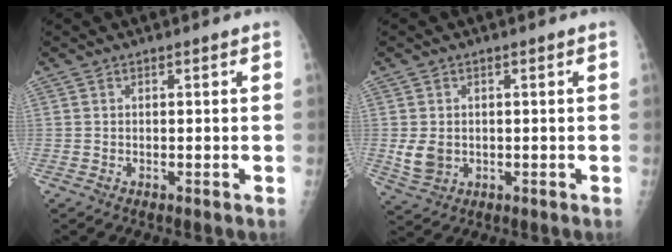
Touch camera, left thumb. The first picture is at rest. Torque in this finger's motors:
{"motor_torque": [0.14, 0.12, 0.53, 0.00, 0.08]}